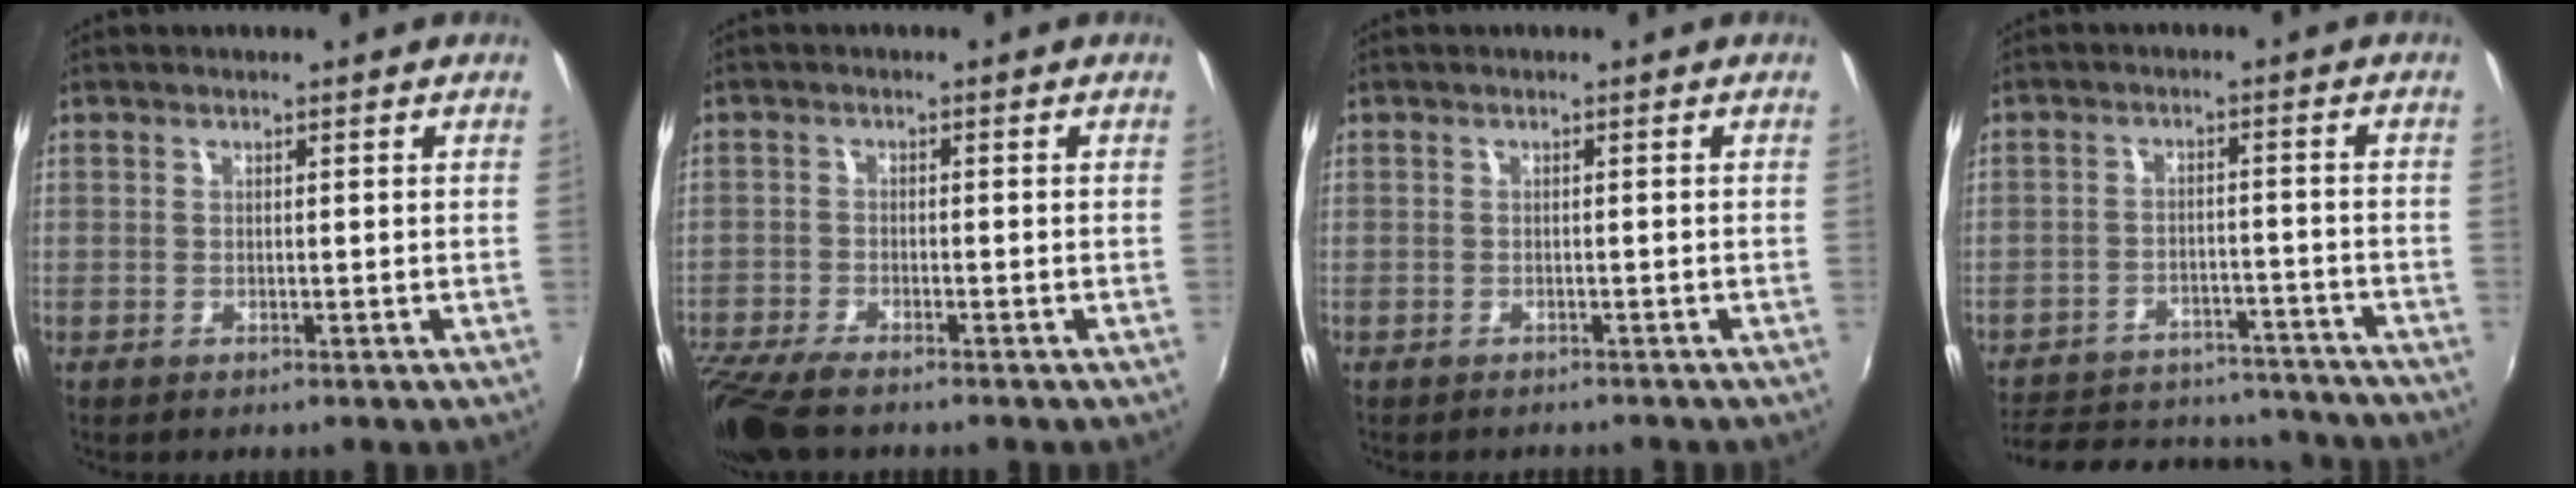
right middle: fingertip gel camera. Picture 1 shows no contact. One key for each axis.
{"total": 9.5, "fx": -7.7, "fy": 2.2, "fz": 5.2, "tx": -0.137, "ty": -0.043, "tz": -0.142}
{"total": 2.1, "fx": -1.9, "fy": 0.6, "fz": 0.5, "tx": -0.014, "ty": -0.012, "tz": -0.027}
{"total": 22.2, "fx": -19.0, "fy": 8.3, "fz": 8.0, "tx": -0.175, "ty": 0.019, "tz": -0.238}